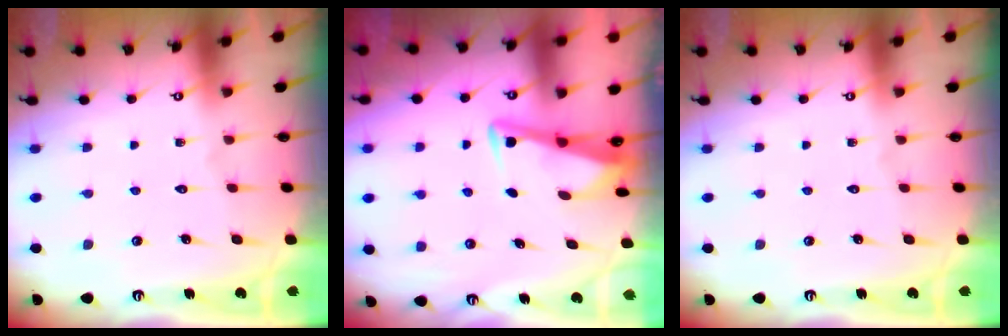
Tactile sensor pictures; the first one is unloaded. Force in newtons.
{"total": 3.5, "press": 3.5, "slide": 0.3}
{"total": 0.0}